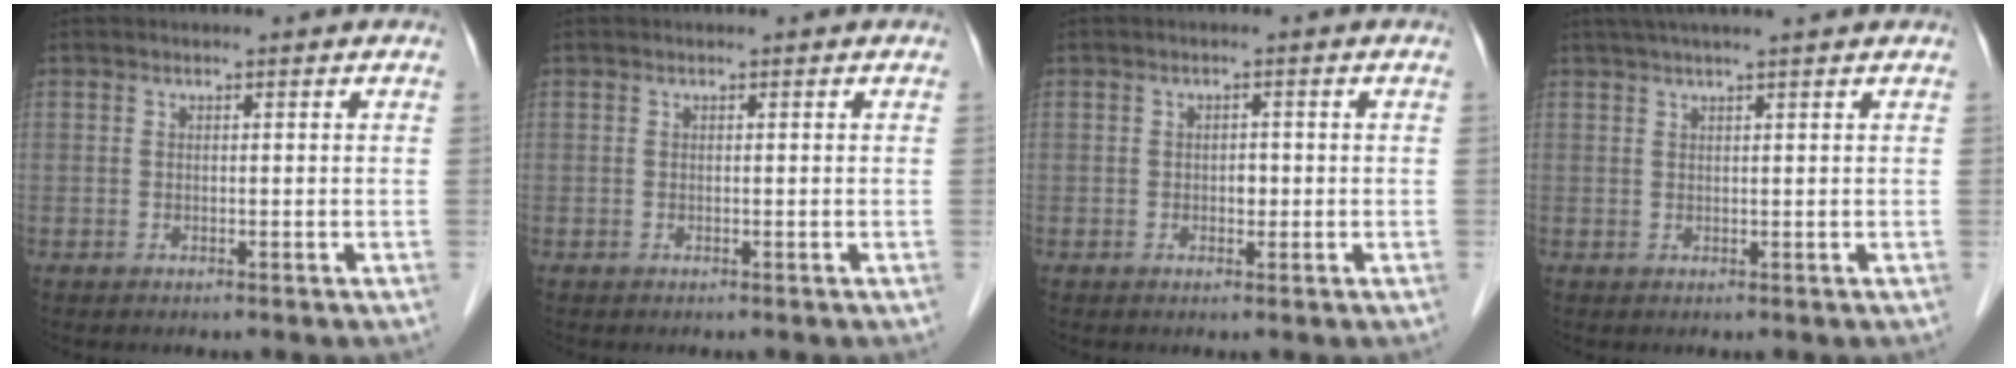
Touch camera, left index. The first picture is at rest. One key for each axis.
{"total": 0.0}
{"total": 1.4, "fx": -0.2, "fy": 0.9, "fz": 1.0, "tx": -0.014, "ty": 0.003, "tz": -0.002}
{"total": 6.8, "fx": 5.6, "fy": -0.7, "fz": 3.9, "tx": -0.057, "ty": 0.032, "tz": 0.079}